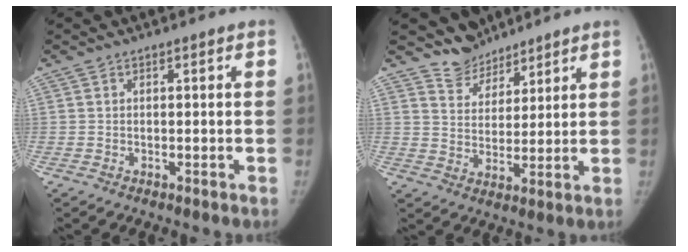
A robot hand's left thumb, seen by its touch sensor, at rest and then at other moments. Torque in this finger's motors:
{"motor_torque": [0.78, -0.68, 0.55, -0.81, -0.01]}